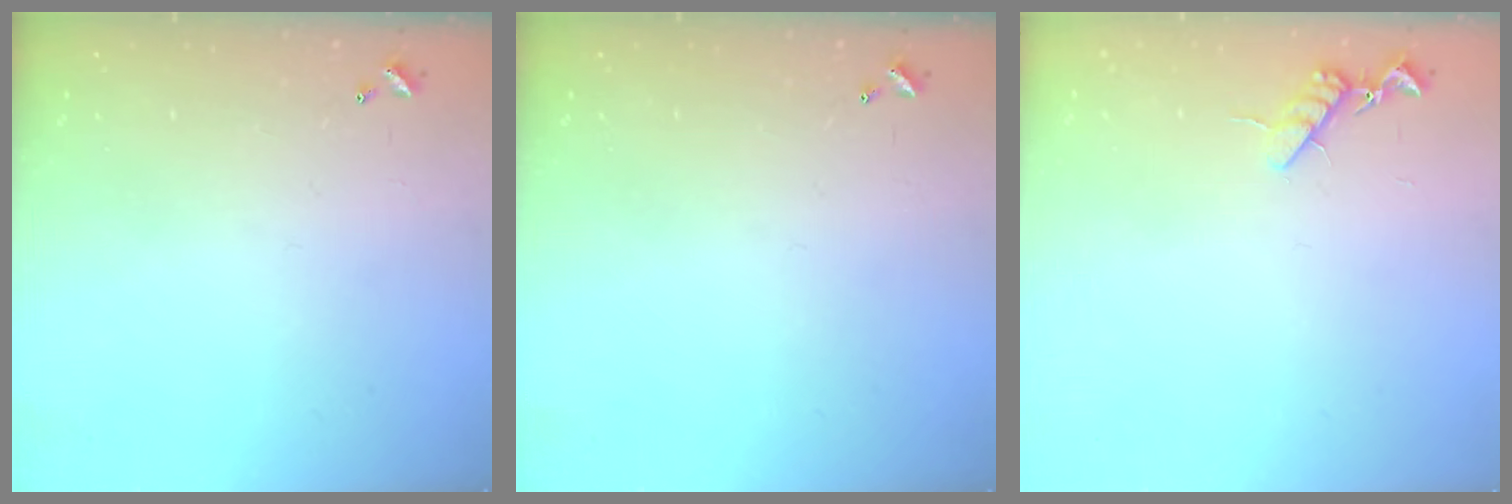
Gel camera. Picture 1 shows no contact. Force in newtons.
{"total": 0.0}
{"total": 9.1, "press": 9.1, "slide": 0.6}